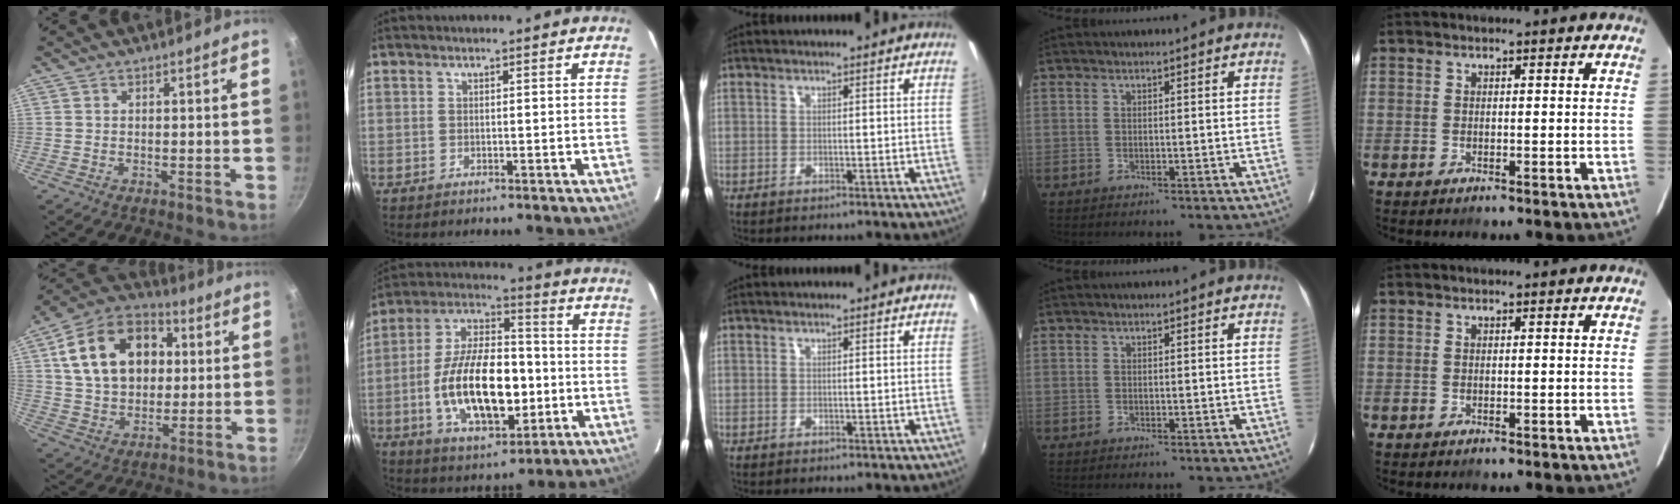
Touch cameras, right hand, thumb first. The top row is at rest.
{"thumb": {"total": 20.4, "force": [4.6, 14.5, 13.6], "torque": [-0.203, 0.019, 0.070]}, "index": {"total": 20.2, "force": [-3.8, 9.8, 17.3], "torque": [-0.337, 0.006, -0.056]}}